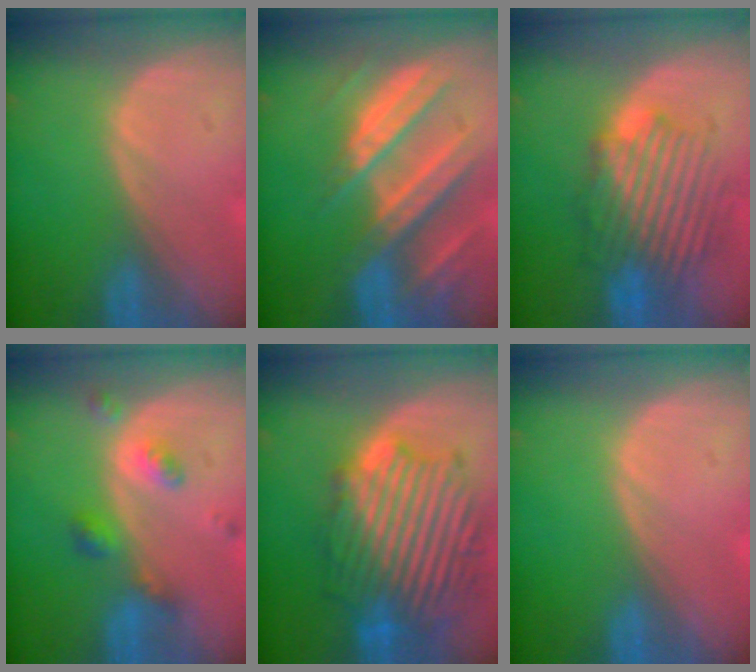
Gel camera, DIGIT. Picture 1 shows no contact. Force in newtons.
{"total": 10.6, "press": 9.4, "slide": 5.0}
{"total": 8.6, "press": 8.5, "slide": 1.5}
{"total": 5.3, "press": 4.5, "slide": 2.6}
{"total": 13.3, "press": 13.3, "slide": 1.1}
{"total": 0.0}